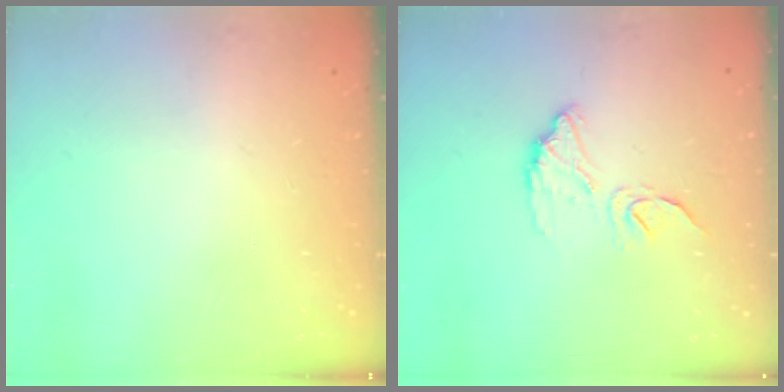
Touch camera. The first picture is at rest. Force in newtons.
{"total": 10.0, "press": 10.0, "slide": 0.4}